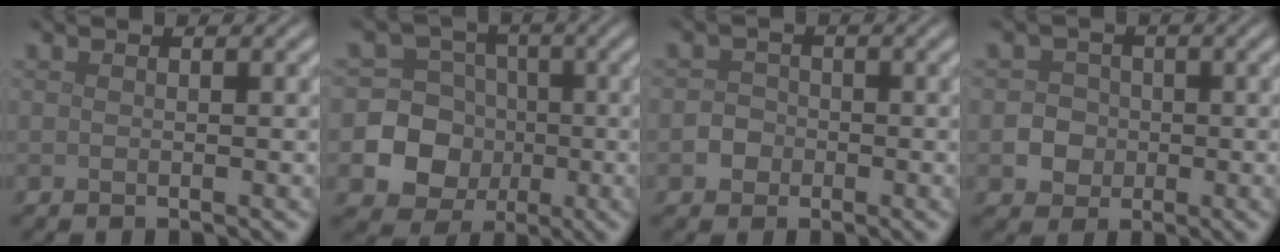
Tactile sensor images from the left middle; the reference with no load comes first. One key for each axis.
{"total": 11.2, "fx": -2.3, "fy": 10.7, "fz": 2.6, "tx": -0.076, "ty": 0.004, "tz": -0.051}
{"total": 1.9, "fx": -0.6, "fy": 1.7, "fz": 0.6, "tx": 0.009, "ty": 0.001, "tz": -0.016}
{"total": 3.2, "fx": -0.6, "fy": 3.0, "fz": 1.0, "tx": 0.008, "ty": 0.010, "tz": -0.028}